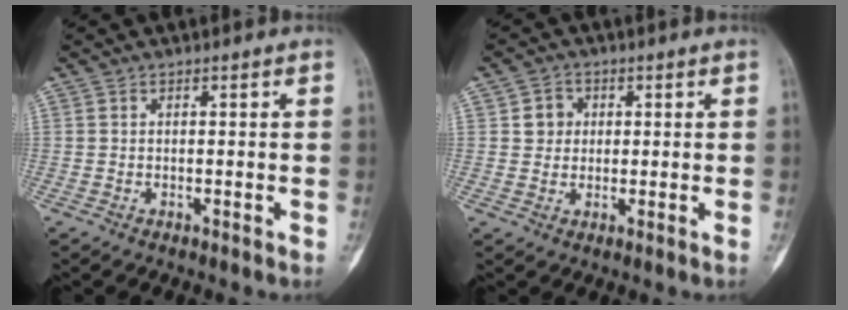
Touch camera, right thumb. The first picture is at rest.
{"total": 3.7, "force": [0.8, 3.4, 1.2], "torque": [0.001, 0.002, 0.009]}